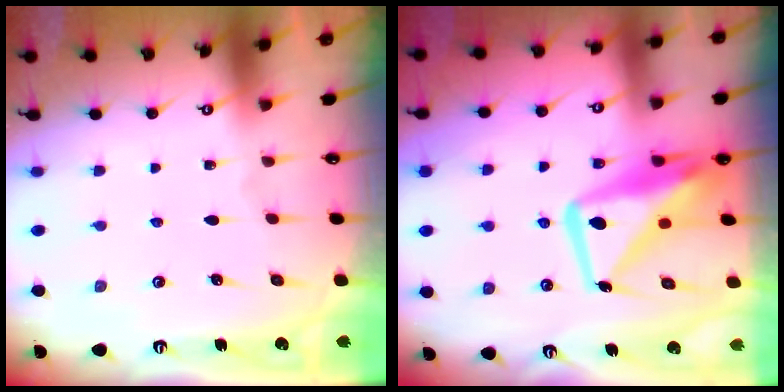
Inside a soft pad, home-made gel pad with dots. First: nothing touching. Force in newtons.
{"total": 14.9, "press": 14.9, "slide": 1.4}